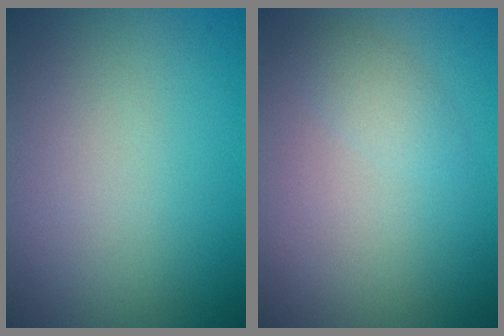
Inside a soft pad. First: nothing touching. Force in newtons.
{"total": 1.4, "press": 1.4, "slide": 0.1}